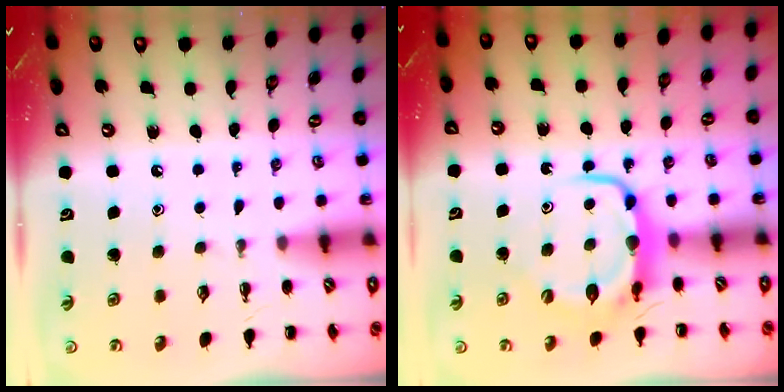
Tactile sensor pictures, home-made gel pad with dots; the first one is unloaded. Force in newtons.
{"total": 6.6, "press": 6.5, "slide": 1.0}